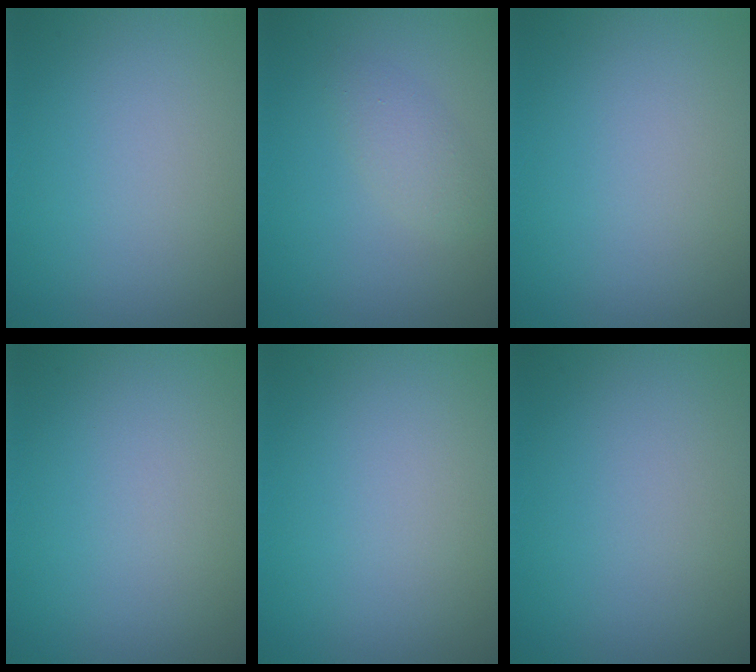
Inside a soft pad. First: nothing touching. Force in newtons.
{"total": 1.9, "press": 1.9, "slide": 0.1}
{"total": 0.0}
{"total": 0.0}
{"total": 0.0}
{"total": 0.0}